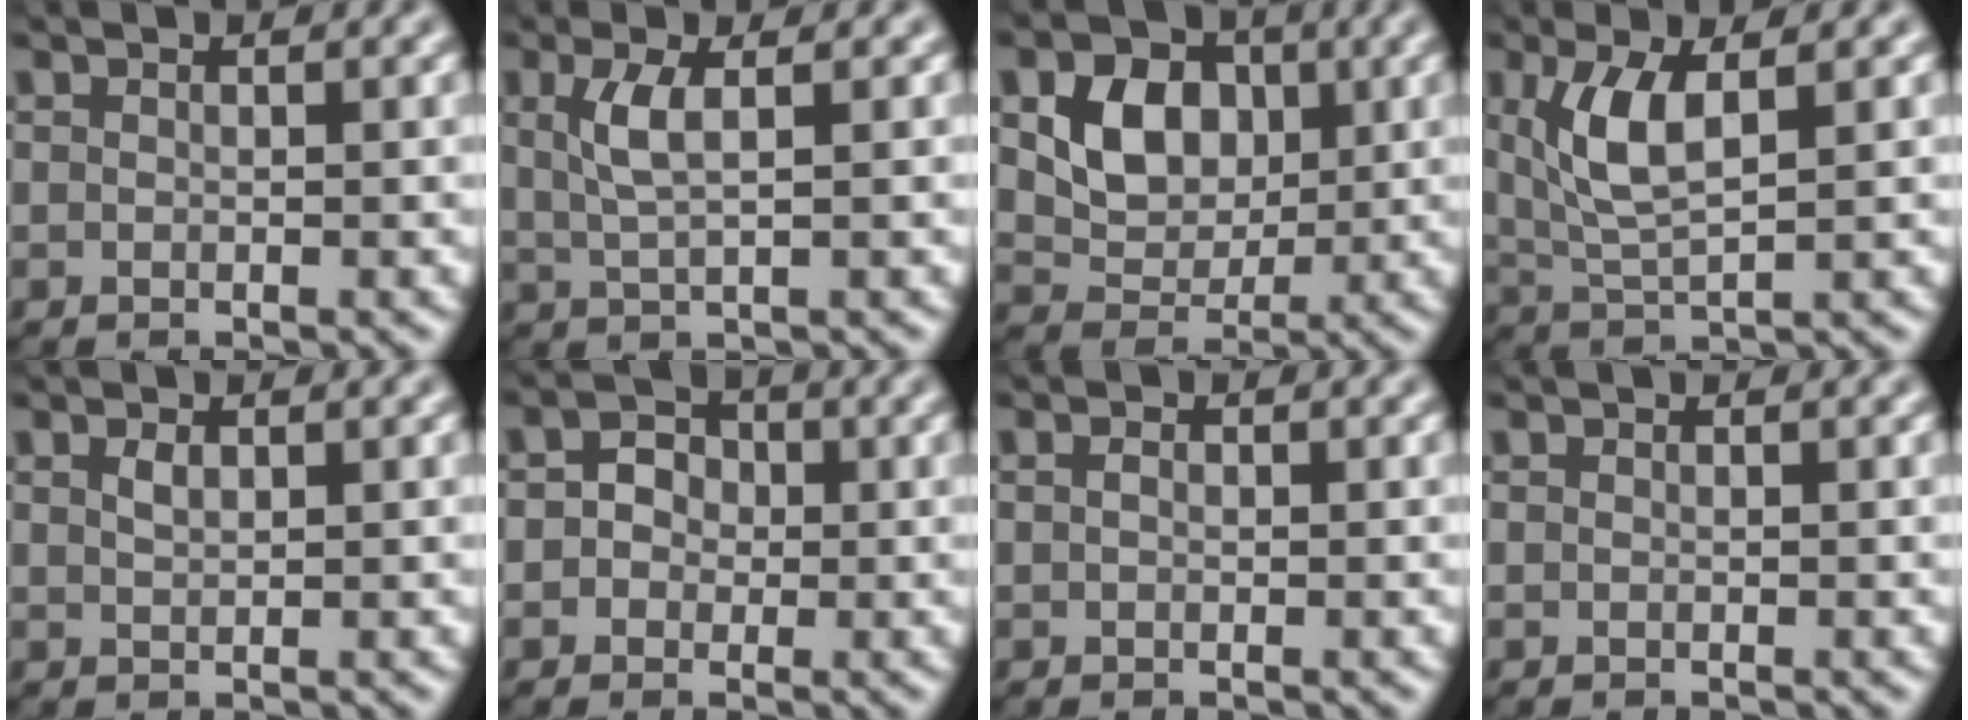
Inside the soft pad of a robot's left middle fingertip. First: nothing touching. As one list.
[{"total": 2.8, "force": [0.8, 0.8, 2.5], "torque": [-0.055, 0.000, 0.016]}, {"total": 5.6, "force": [1.4, 4.3, 3.3], "torque": [-0.070, -0.003, 0.019]}, {"total": 4.7, "force": [1.5, 1.7, 4.2], "torque": [-0.094, -0.002, 0.033]}, {"total": 1.0, "force": [0.5, 0.4, 0.7], "torque": [-0.018, 0.001, 0.012]}, {"total": 2.1, "force": [-0.2, 1.9, 0.8], "torque": [-0.007, 0.005, -0.006]}, {"total": 0.8, "force": [0.1, 0.6, 0.5], "torque": [-0.011, 0.000, 0.001]}, {"total": 0.0}]